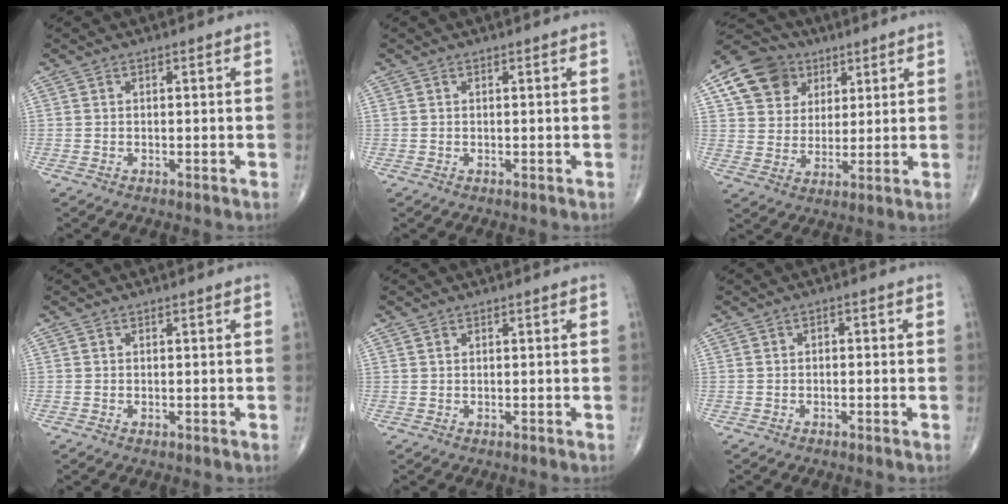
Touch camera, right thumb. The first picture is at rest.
{"total": 0.0}
{"total": 12.4, "force": [5.8, 9.9, 4.7], "torque": [-0.061, -0.006, 0.105]}
{"total": 0.0}
{"total": 0.5, "force": [0.4, 0.3, 0.2], "torque": [-0.004, 0.002, 0.009]}
{"total": 1.0, "force": [-0.2, 0.7, 0.7], "torque": [-0.001, 0.004, -0.009]}